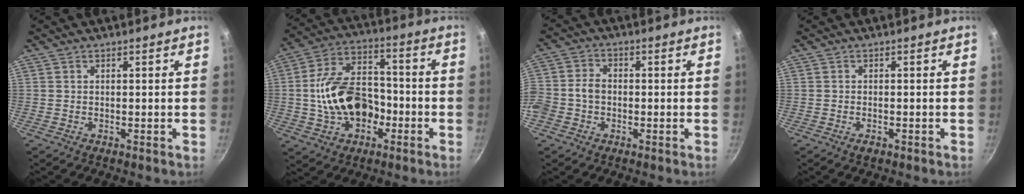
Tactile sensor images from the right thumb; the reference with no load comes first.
{"total": 16.2, "force": [-2.9, 10.9, 11.6], "torque": [-0.188, 0.040, -0.052]}
{"total": 8.3, "force": [-1.3, 6.4, 5.1], "torque": [-0.110, 0.025, -0.026]}
{"total": 1.2, "force": [-0.7, 0.5, 0.8], "torque": [-0.014, 0.004, -0.010]}